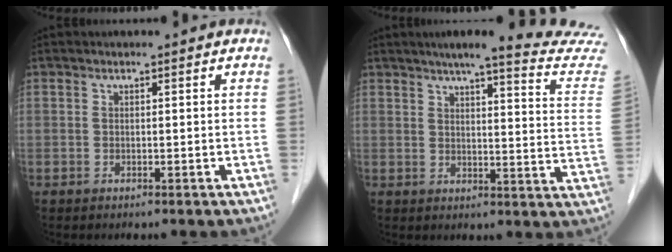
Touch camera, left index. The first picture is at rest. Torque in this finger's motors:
{"motor_torque": [0.75, -1.04, 0.24, 0.07]}